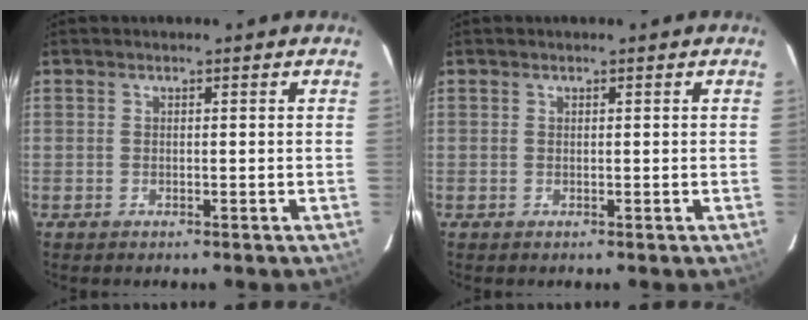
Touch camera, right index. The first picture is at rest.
{"total": 0.0}